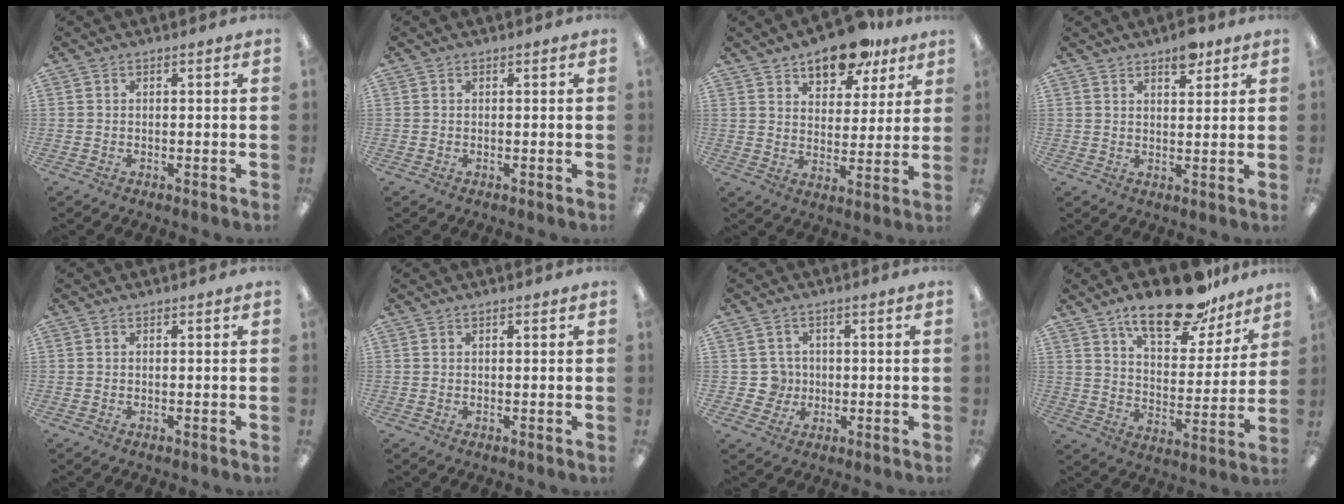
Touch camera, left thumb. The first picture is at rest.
{"total": 0.0}
{"total": 12.8, "force": [10.0, 5.8, 5.5], "torque": [-0.067, -0.061, 0.177]}
{"total": 5.3, "force": [4.0, 2.1, 2.7], "torque": [-0.020, -0.024, 0.065]}
{"total": 0.0}
{"total": 0.6, "force": [0.4, 0.1, 0.4], "torque": [-0.009, 0.002, 0.007]}
{"total": 4.5, "force": [0.0, 4.5, 0.5], "torque": [-0.004, 0.006, -0.002]}
{"total": 18.8, "force": [13.7, 7.5, 10.5], "torque": [-0.162, -0.077, 0.233]}